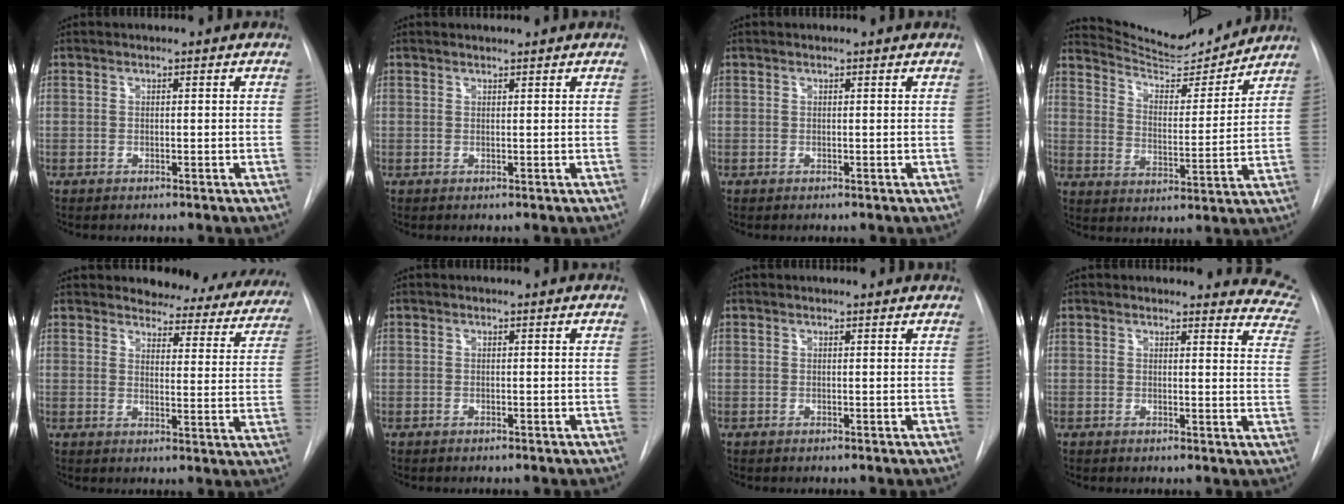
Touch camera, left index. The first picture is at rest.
{"total": 0.5, "force": [-0.4, -0.3, -0.2], "torque": [-0.005, -0.002, 0.000]}
{"total": 0.8, "force": [-0.8, -0.2, -0.2], "torque": [0.002, 0.002, -0.010]}
{"total": 11.6, "force": [11.5, 0.9, 1.7], "torque": [-0.032, -0.015, 0.179]}
{"total": 17.7, "force": [16.2, 5.5, 4.4], "torque": [-0.032, -0.055, 0.173]}
{"total": 0.0}
{"total": 0.6, "force": [0.6, 0.0, 0.0], "torque": [-0.009, 0.008, 0.003]}
{"total": 9.4, "force": [9.2, 1.8, 0.1], "torque": [0.048, -0.083, 0.049]}